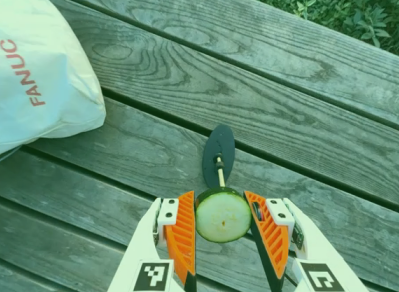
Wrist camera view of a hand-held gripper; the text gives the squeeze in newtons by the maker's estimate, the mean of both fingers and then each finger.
{"total": 9.5, "left": 9.0, "right": 10.0}